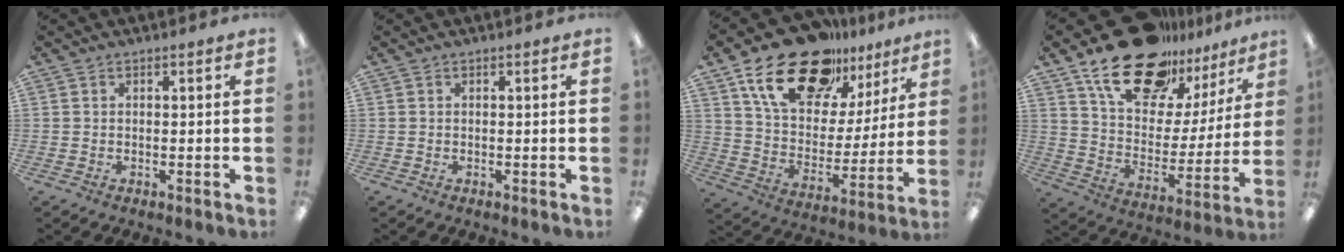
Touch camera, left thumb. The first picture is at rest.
{"total": 0.0}
{"total": 21.7, "force": [14.9, 11.3, 11.0], "torque": [-0.194, -0.081, 0.265]}
{"total": 21.9, "force": [16.2, 11.0, 9.9], "torque": [-0.172, -0.096, 0.286]}